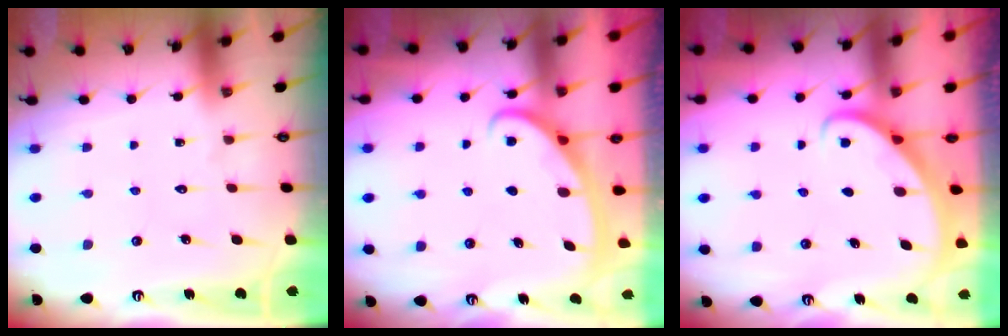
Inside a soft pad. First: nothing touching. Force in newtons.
{"total": 2.8, "press": 2.8, "slide": 0.4}
{"total": 2.6, "press": 2.6, "slide": 0.2}